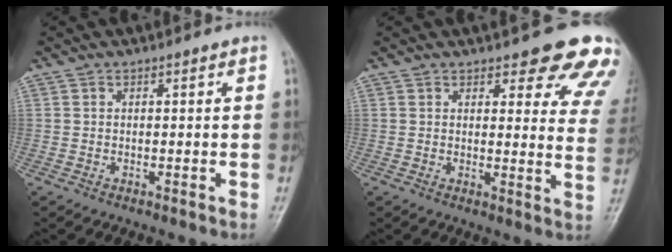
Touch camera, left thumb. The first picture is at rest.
{"total": 13.9, "force": [11.0, 4.5, 7.2], "torque": [-0.032, -0.058, 0.104]}